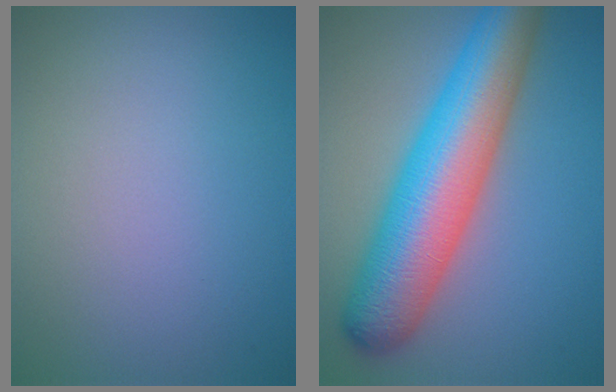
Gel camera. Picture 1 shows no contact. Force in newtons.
{"total": 10.7, "press": 10.7, "slide": 0.3}